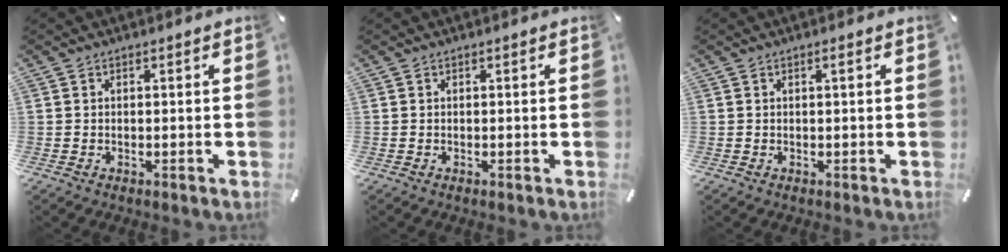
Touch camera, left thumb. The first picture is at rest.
{"total": 0.0}
{"total": 0.8, "force": [0.1, 0.1, 0.8], "torque": [-0.015, 0.002, 0.001]}